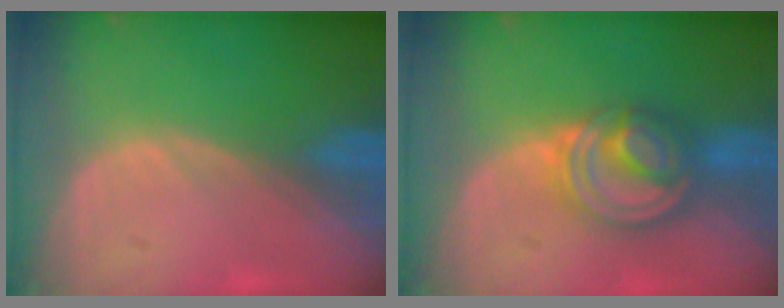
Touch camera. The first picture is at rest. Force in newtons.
{"total": 8.1, "press": 6.8, "slide": 4.3}